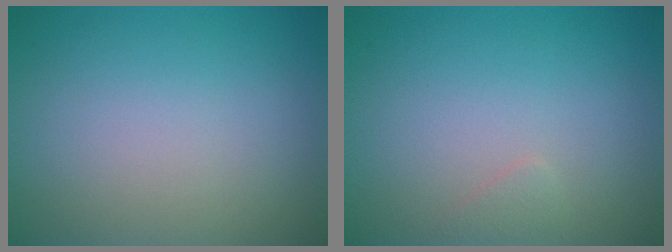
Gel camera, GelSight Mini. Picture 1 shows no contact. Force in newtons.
{"total": 0.6, "press": 0.6, "slide": 0.0}